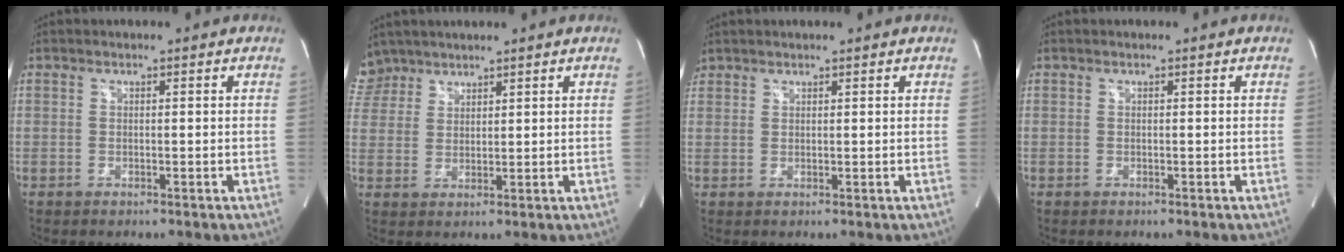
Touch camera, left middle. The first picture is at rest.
{"total": 5.6, "force": [4.7, 2.9, -0.4], "torque": [0.010, 0.010, 0.096]}
{"total": 1.5, "force": [1.4, 0.6, 0.0], "torque": [0.000, 0.013, 0.025]}
{"total": 0.0}